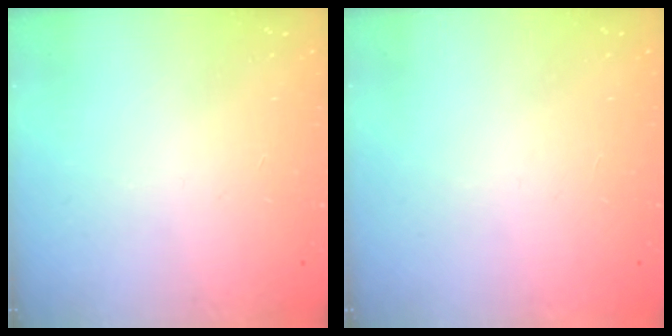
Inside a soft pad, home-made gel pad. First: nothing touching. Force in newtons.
{"total": 1.5, "press": 1.5, "slide": 0.1}